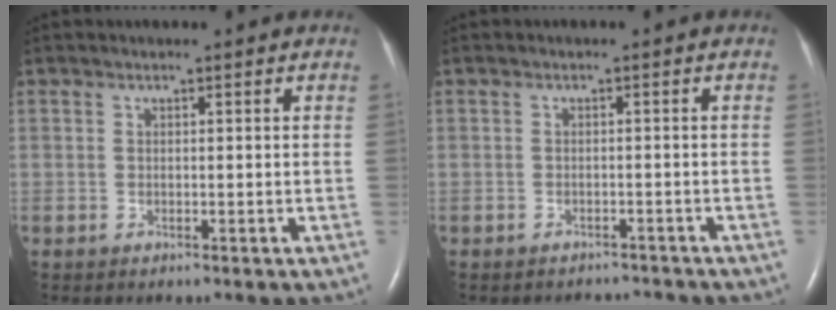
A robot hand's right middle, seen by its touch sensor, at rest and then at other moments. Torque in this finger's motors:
{"motor_torque": [-0.06, 0.06, -0.09, -0.03]}